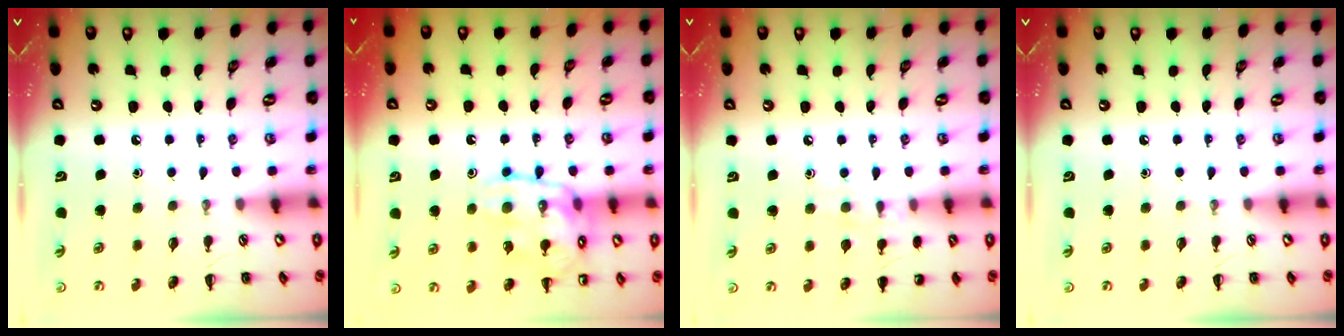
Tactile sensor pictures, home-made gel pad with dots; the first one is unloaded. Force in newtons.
{"total": 15.3, "press": 15.2, "slide": 1.5}
{"total": 7.5, "press": 7.2, "slide": 2.0}
{"total": 0.0}